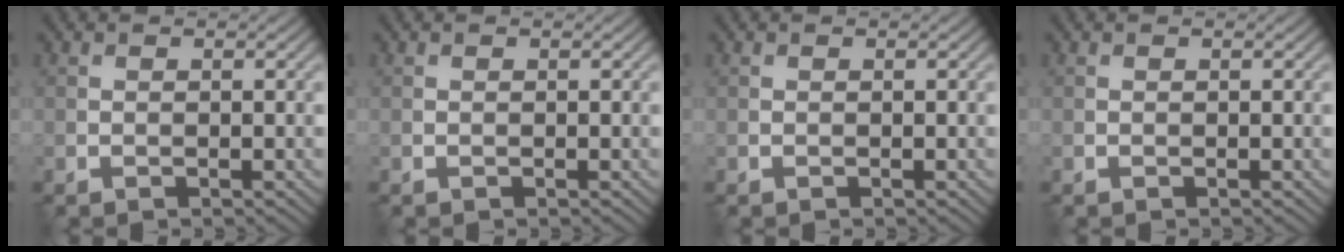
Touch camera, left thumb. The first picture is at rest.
{"total": 0.0}
{"total": 0.0}
{"total": 0.0}